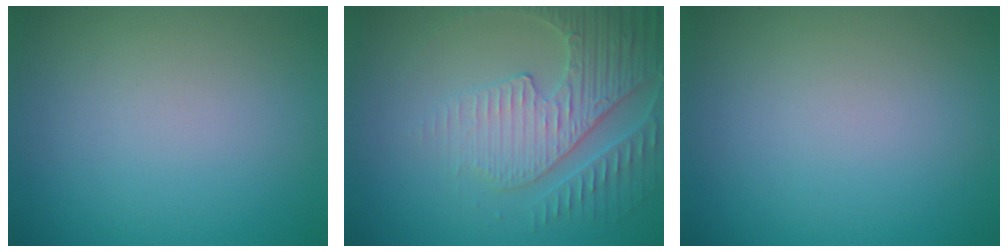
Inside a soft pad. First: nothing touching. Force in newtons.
{"total": 4.3, "press": 4.3, "slide": 0.4}
{"total": 0.0}